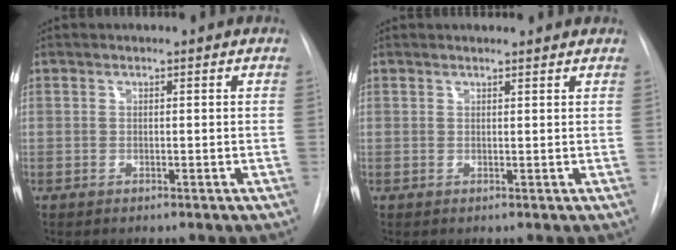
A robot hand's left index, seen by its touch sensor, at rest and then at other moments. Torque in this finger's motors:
{"motor_torque": [0.32, -0.42, -0.03, 0.02]}